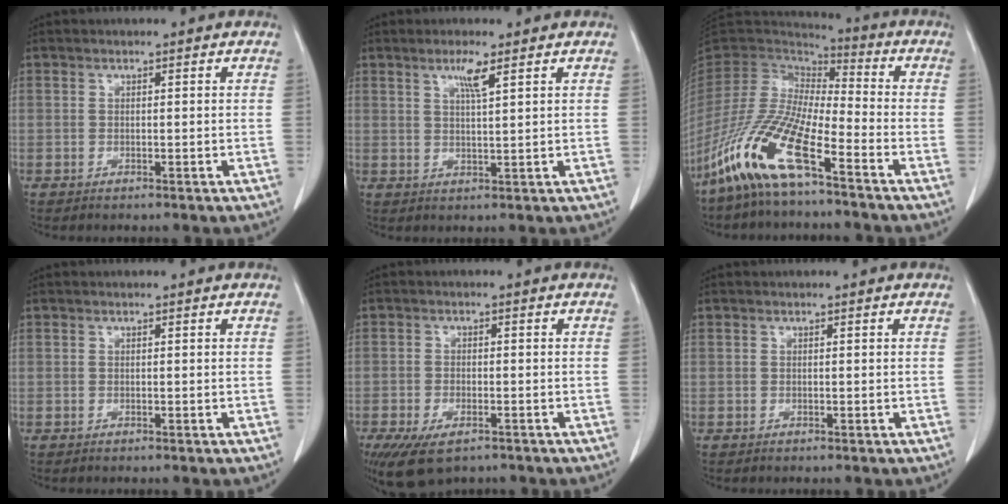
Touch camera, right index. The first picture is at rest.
{"total": 3.3, "force": [1.9, -0.1, 2.7], "torque": [-0.055, -0.002, 0.037]}
{"total": 14.6, "force": [-8.9, 2.7, 11.2], "torque": [-0.238, -0.020, -0.178]}
{"total": 0.0}
{"total": 7.9, "force": [-5.1, 3.5, 4.8], "torque": [-0.087, -0.011, -0.082]}
{"total": 0.0}